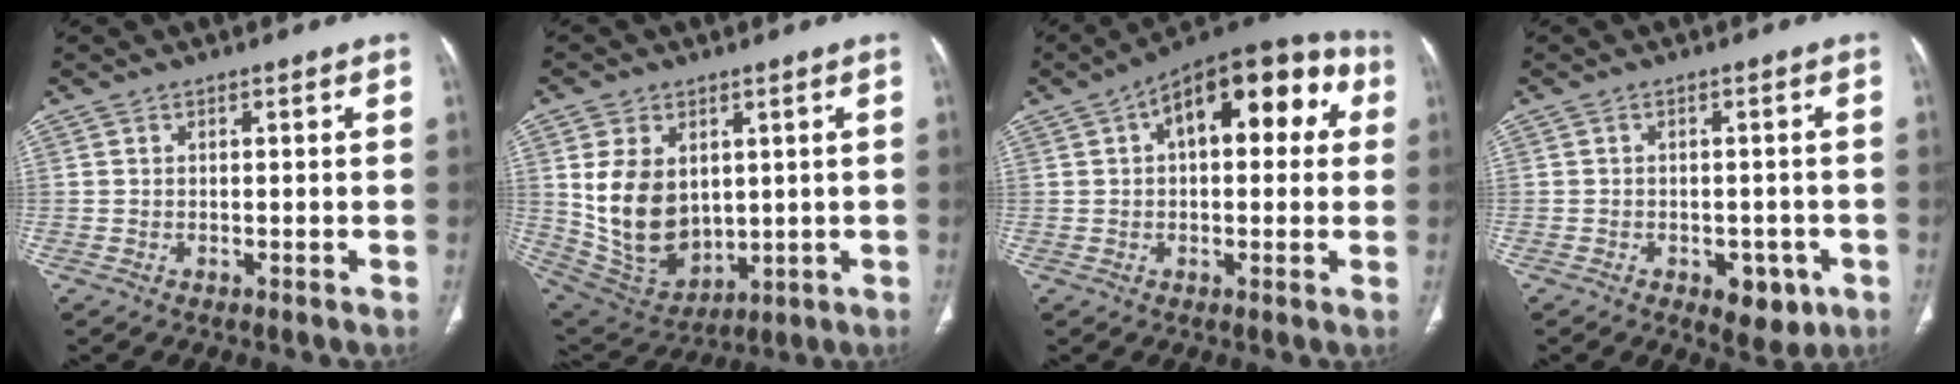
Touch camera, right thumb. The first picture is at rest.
{"total": 14.8, "force": [2.1, 10.6, 10.1], "torque": [-0.157, -0.015, 0.072]}
{"total": 18.1, "force": [5.1, 9.3, 14.6], "torque": [-0.155, 0.039, 0.064]}
{"total": 6.1, "force": [-2.6, 3.6, 4.1], "torque": [-0.026, 0.007, -0.025]}